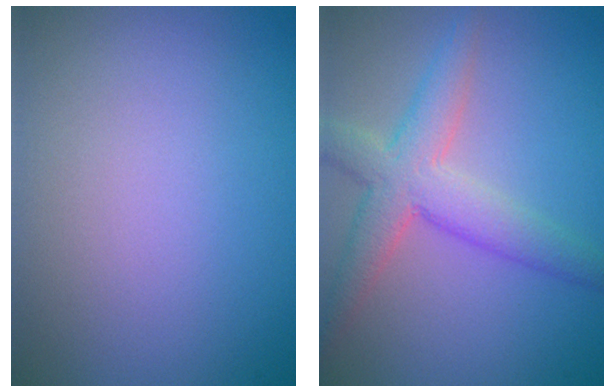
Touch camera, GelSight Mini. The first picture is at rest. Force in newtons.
{"total": 4.9, "press": 4.9, "slide": 0.3}